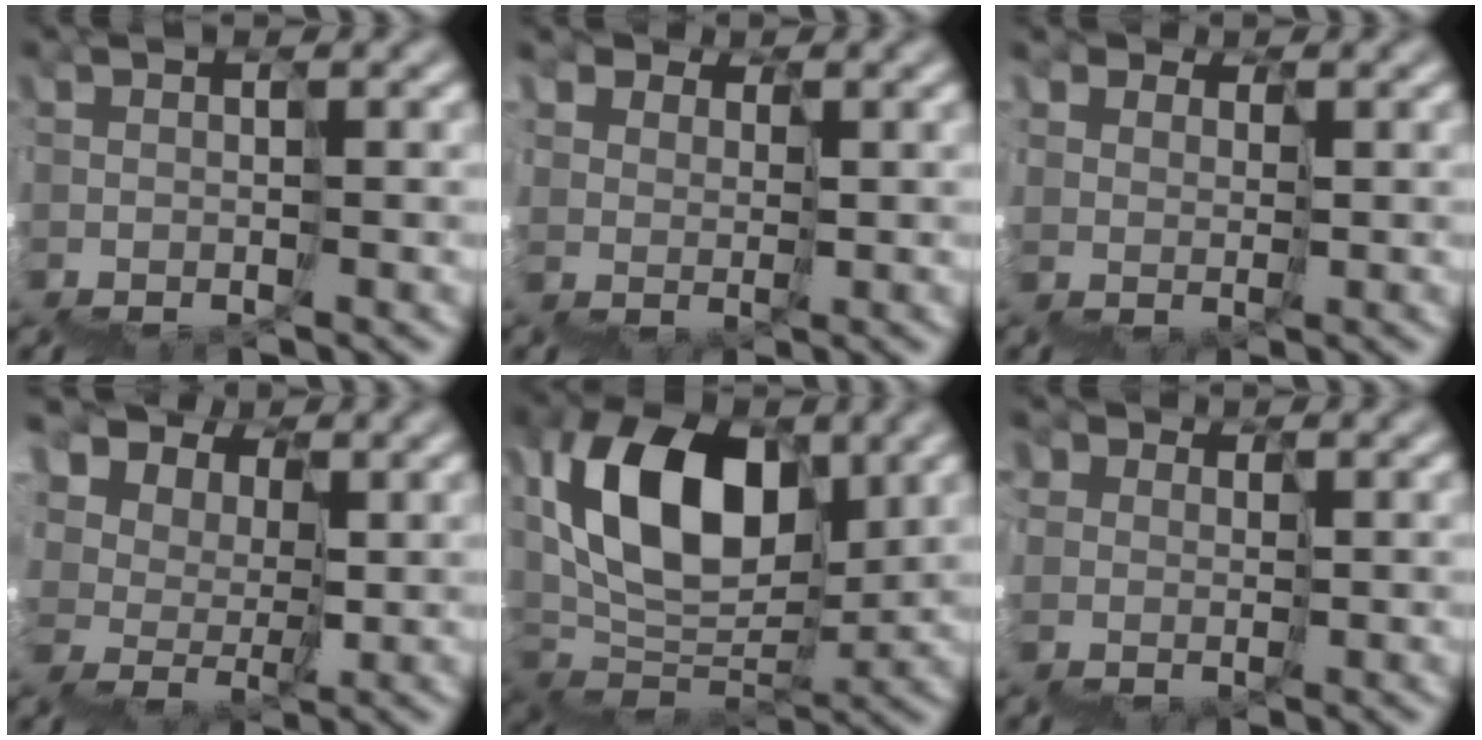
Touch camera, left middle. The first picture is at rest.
{"total": 6.8, "force": [5.3, 4.3, -0.2], "torque": [-0.005, 0.042, 0.065]}
{"total": 5.6, "force": [4.2, 3.7, -0.1], "torque": [0.001, 0.034, 0.061]}
{"total": 8.4, "force": [6.6, 4.9, 1.8], "torque": [-0.037, 0.069, 0.084]}
{"total": 6.8, "force": [5.8, 2.9, 2.1], "torque": [-0.041, 0.042, 0.087]}
{"total": 4.9, "force": [2.8, 4.0, 0.1], "torque": [0.001, 0.028, 0.035]}